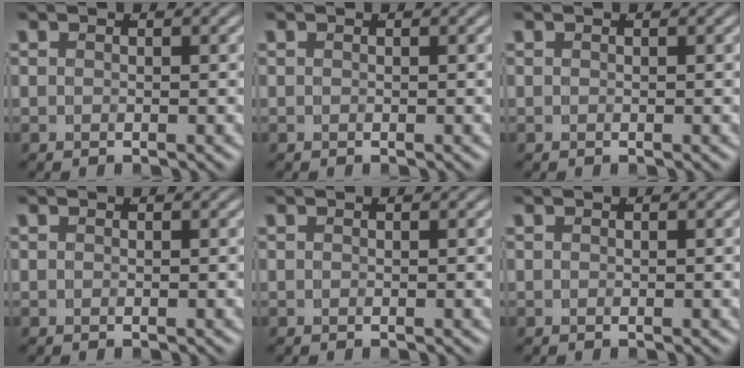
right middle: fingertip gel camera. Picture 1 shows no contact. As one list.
[{"total": 0.0}, {"total": 0.0}, {"total": 0.0}, {"total": 0.0}, {"total": 0.0}]